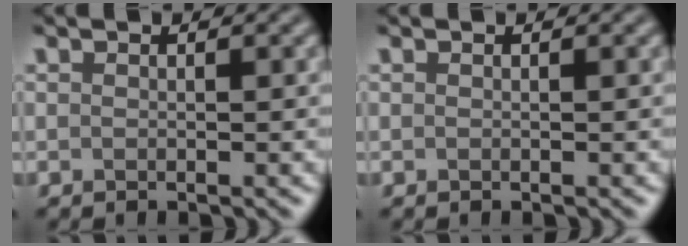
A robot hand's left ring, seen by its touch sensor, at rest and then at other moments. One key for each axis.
{"total": 0.0}